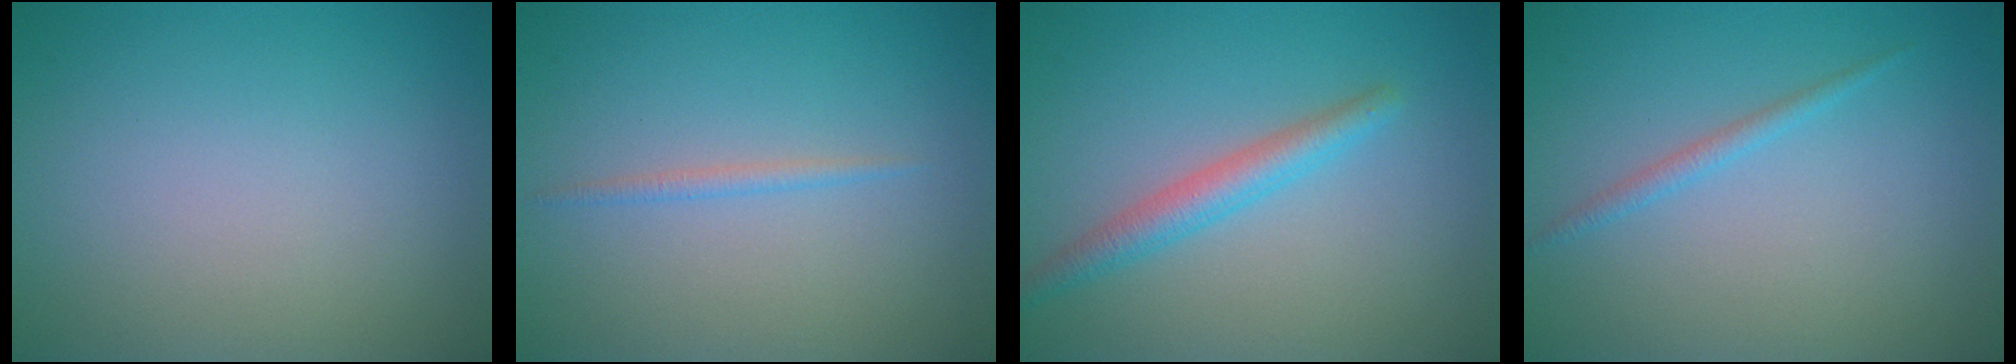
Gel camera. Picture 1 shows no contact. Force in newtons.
{"total": 0.9, "press": 0.9, "slide": 0.1}
{"total": 2.7, "press": 2.7, "slide": 0.1}
{"total": 1.1, "press": 1.1, "slide": 0.1}